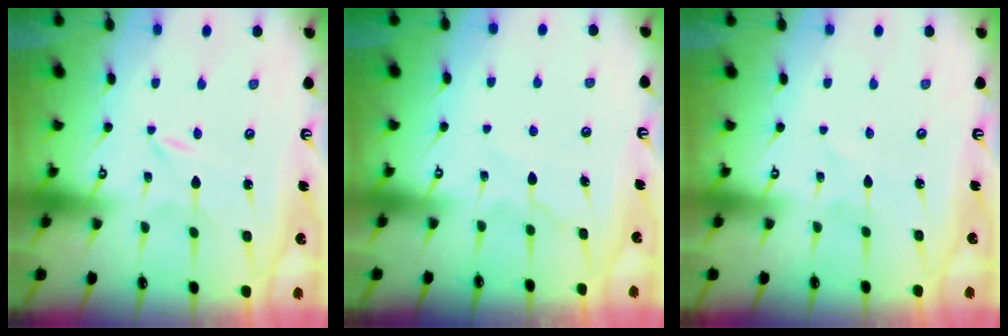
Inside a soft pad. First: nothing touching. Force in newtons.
{"total": 7.4, "press": 7.3, "slide": 0.9}
{"total": 1.2, "press": 1.2, "slide": 0.2}